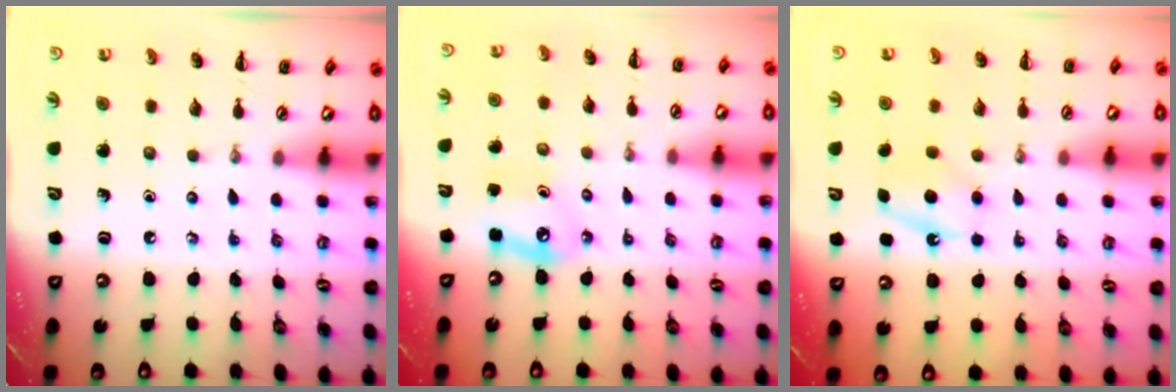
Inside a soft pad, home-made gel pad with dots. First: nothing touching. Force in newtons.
{"total": 6.7, "press": 6.5, "slide": 1.6}
{"total": 6.8, "press": 6.6, "slide": 1.6}